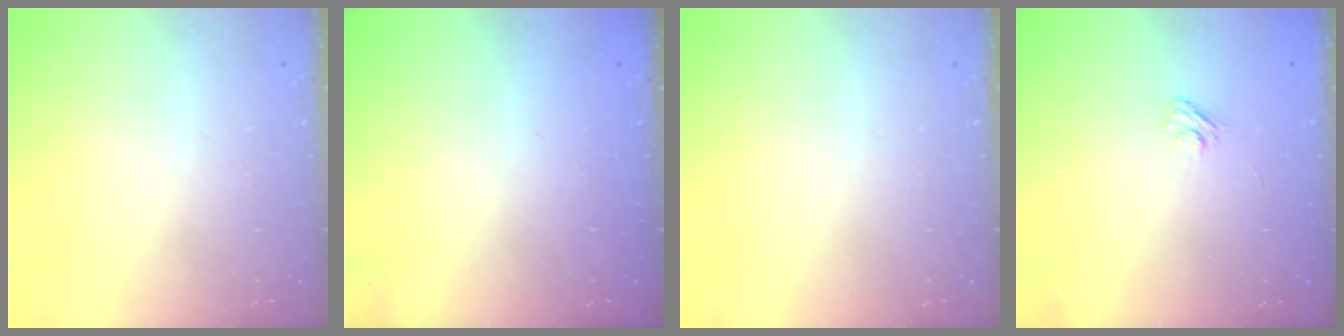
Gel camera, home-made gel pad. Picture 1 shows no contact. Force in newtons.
{"total": 2.5, "press": 2.4, "slide": 0.8}
{"total": 0.0}
{"total": 3.1, "press": 2.8, "slide": 1.3}